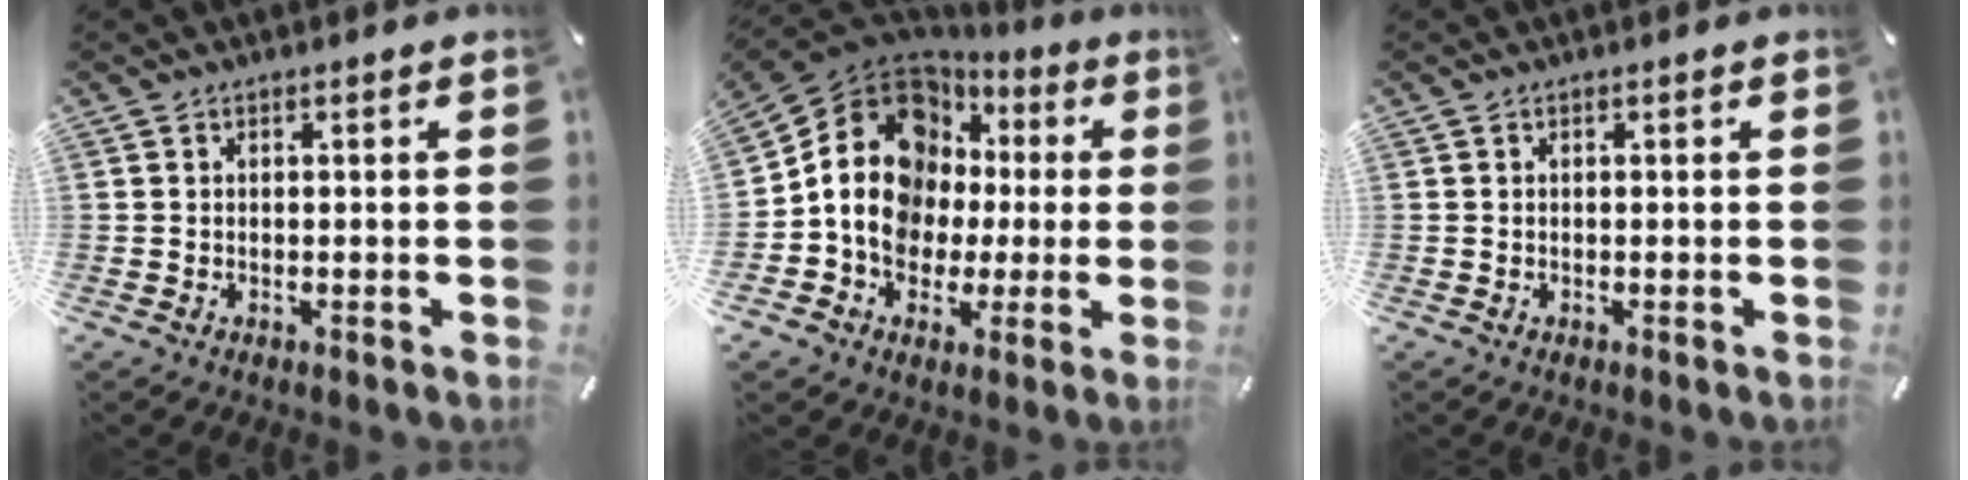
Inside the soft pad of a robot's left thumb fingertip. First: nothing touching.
{"total": 16.2, "force": [2.0, 13.9, 8.1], "torque": [-0.167, -0.019, 0.035]}
{"total": 0.0}